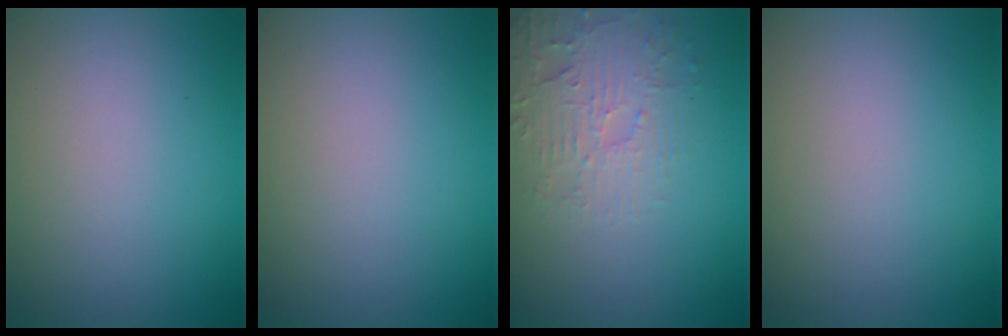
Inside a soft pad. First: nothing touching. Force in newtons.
{"total": 0.0}
{"total": 3.7, "press": 3.6, "slide": 0.7}
{"total": 0.0}